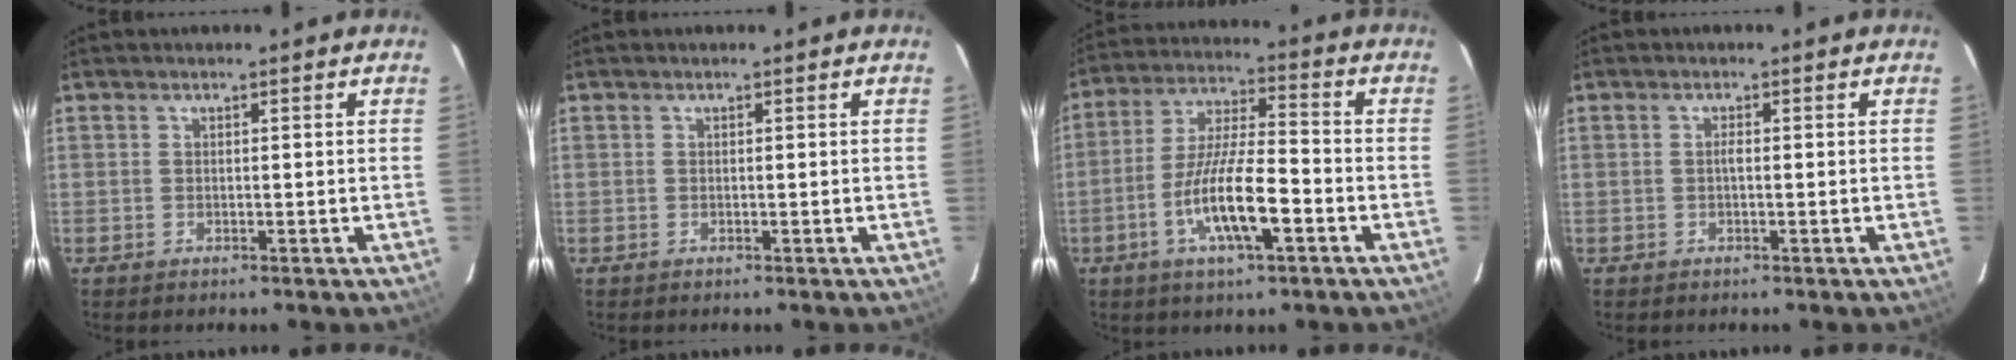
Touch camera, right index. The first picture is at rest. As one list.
[{"total": 0.0}, {"total": 12.6, "force": [-5.0, 2.7, 11.3], "torque": [-0.226, -0.008, -0.092]}, {"total": 0.8, "force": [-0.2, 0.2, 0.8], "torque": [-0.014, 0.004, -0.005]}]